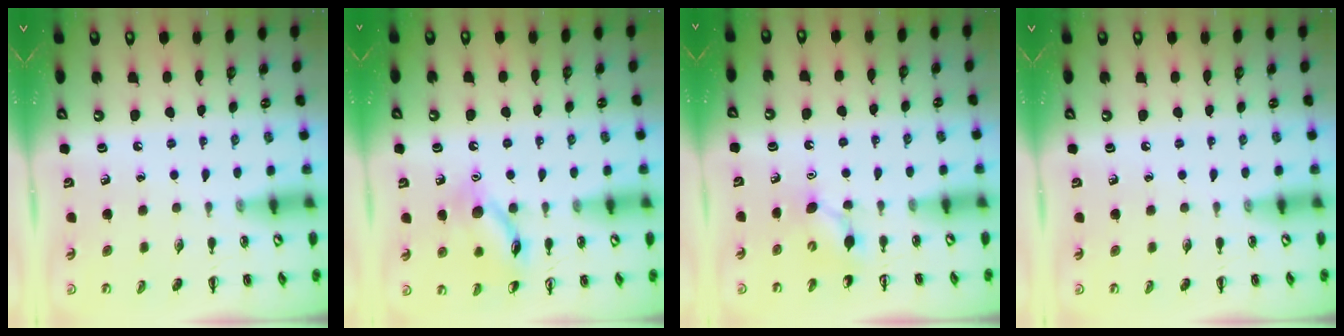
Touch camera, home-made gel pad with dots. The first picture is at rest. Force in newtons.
{"total": 11.7, "press": 11.7, "slide": 0.7}
{"total": 3.7, "press": 3.6, "slide": 1.2}
{"total": 0.0}